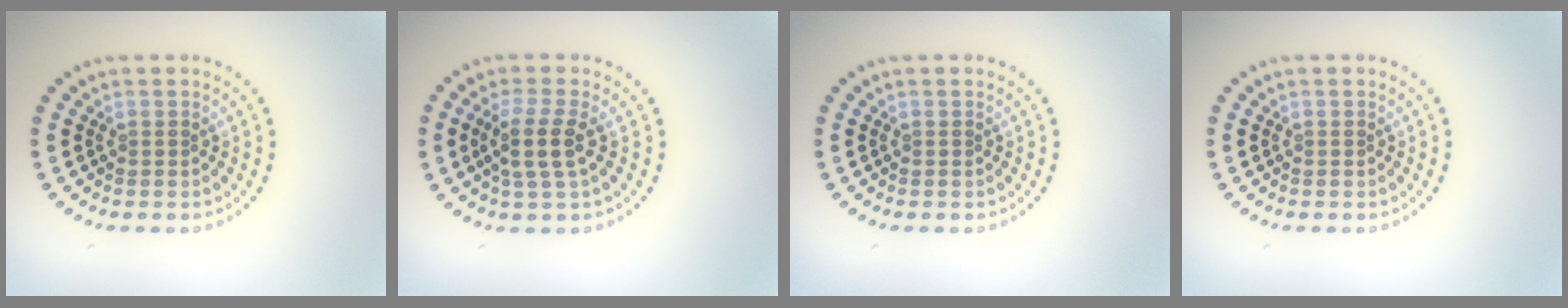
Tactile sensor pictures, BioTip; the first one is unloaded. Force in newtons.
{"total": 2.9, "press": 2.4, "slide": 1.6}
{"total": 0.0}
{"total": 0.0}